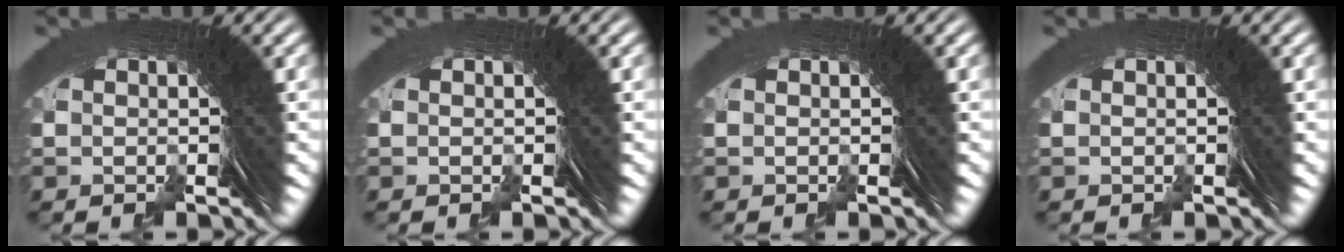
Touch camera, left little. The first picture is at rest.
{"total": 0.0}
{"total": 0.0}
{"total": 0.0}